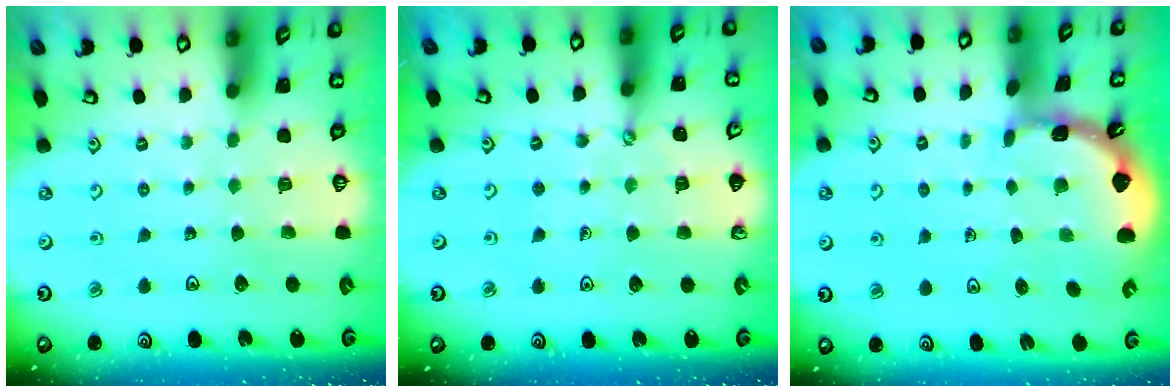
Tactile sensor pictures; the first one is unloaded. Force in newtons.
{"total": 2.4, "press": 2.4, "slide": 0.3}
{"total": 1.8, "press": 1.8, "slide": 0.1}